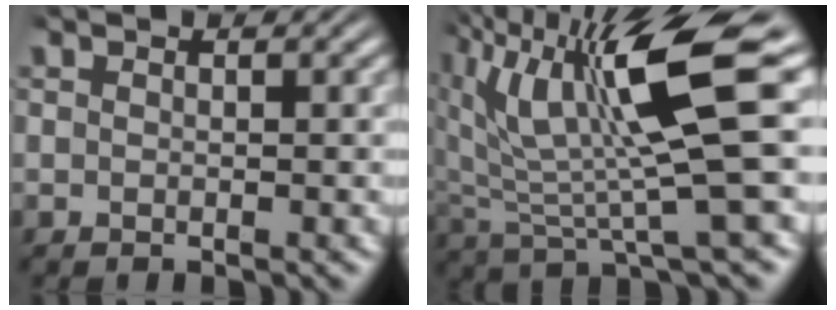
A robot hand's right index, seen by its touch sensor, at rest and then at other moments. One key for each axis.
{"total": 10.2, "fx": 1.9, "fy": 4.0, "fz": 9.2, "tx": -0.155, "ty": 0.000, "tz": 0.038}